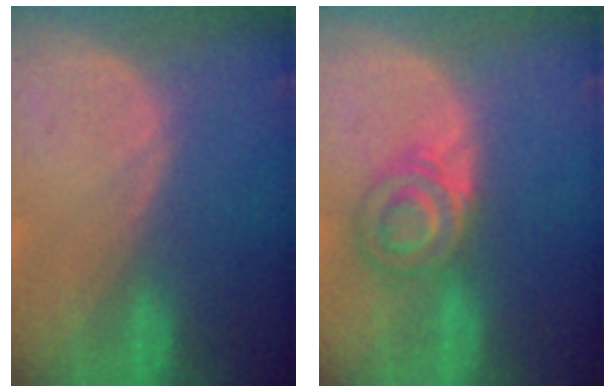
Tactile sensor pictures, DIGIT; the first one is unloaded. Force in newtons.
{"total": 5.7, "press": 5.6, "slide": 1.0}